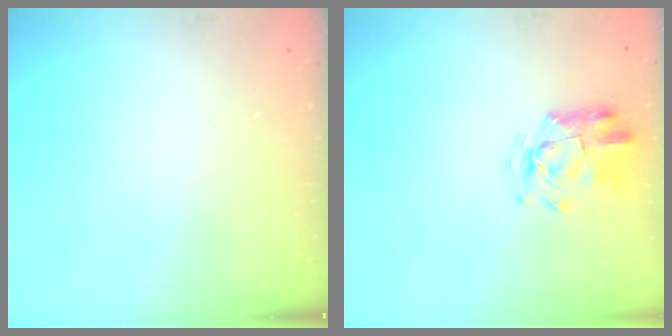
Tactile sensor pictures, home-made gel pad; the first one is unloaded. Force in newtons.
{"total": 3.3, "press": 3.0, "slide": 1.5}